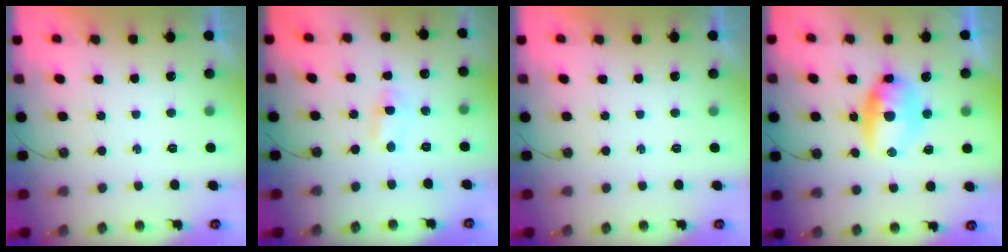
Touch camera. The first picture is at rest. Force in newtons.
{"total": 1.2, "press": 1.0, "slide": 0.7}
{"total": 0.0}
{"total": 9.7, "press": 9.1, "slide": 3.5}